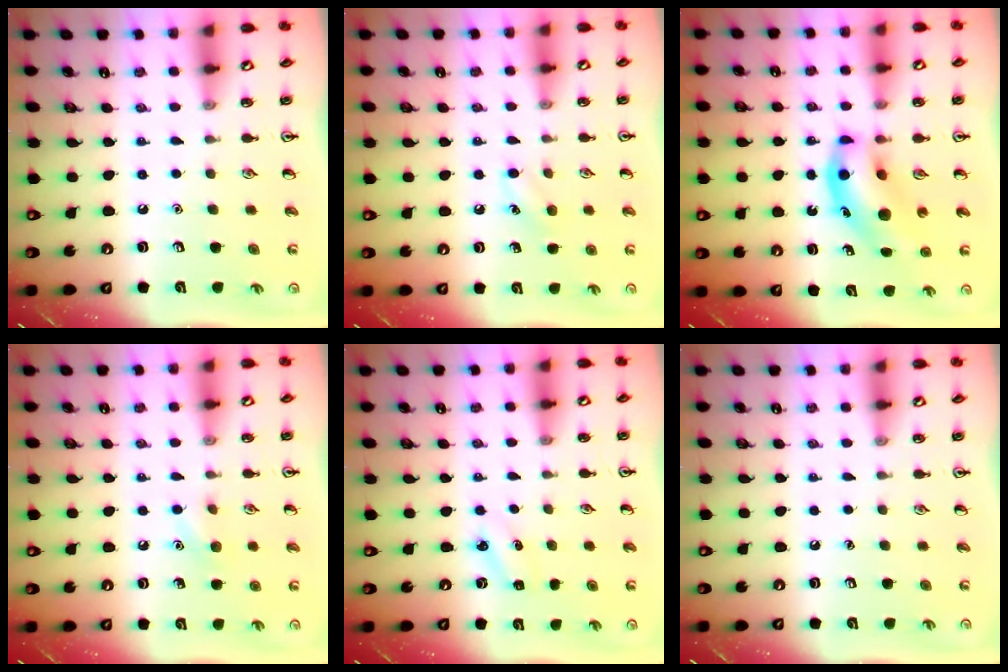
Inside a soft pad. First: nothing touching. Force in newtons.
{"total": 6.1, "press": 5.8, "slide": 1.6}
{"total": 11.0, "press": 10.6, "slide": 2.9}
{"total": 6.3, "press": 6.1, "slide": 1.6}
{"total": 2.8, "press": 2.6, "slide": 1.0}
{"total": 0.0}